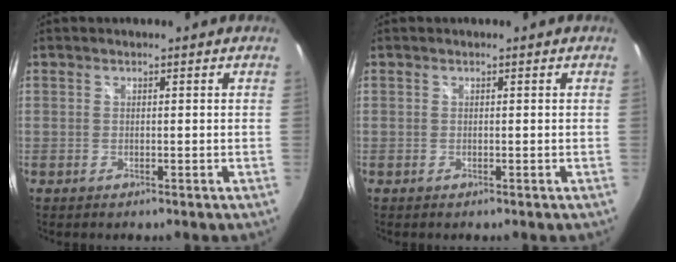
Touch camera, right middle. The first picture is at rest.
{"total": 0.0}